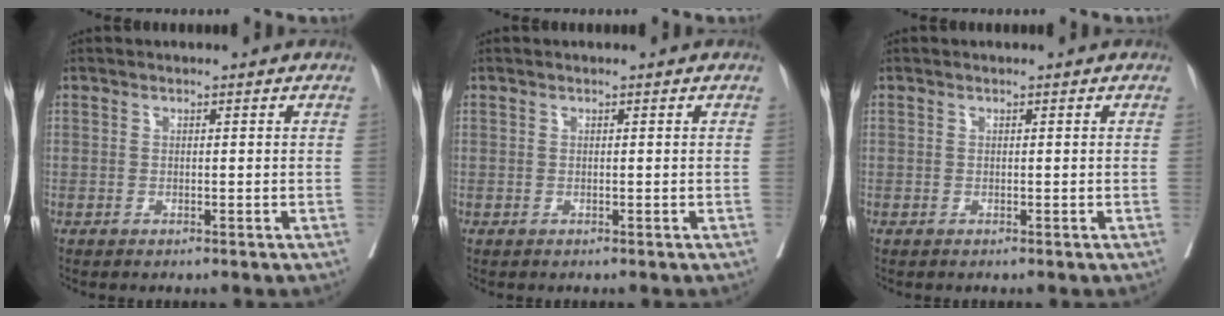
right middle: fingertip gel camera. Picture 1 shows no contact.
{"total": 0.0}
{"total": 0.0}